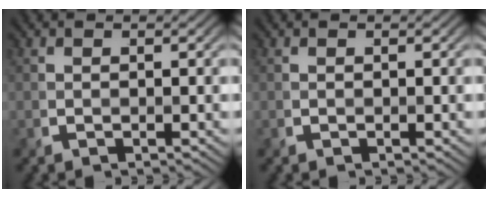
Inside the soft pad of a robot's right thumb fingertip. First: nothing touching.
{"total": 0.0}